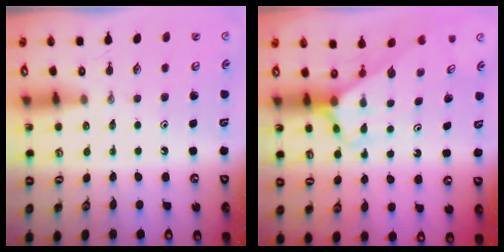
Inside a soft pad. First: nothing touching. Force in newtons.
{"total": 2.9, "press": 2.9, "slide": 0.2}